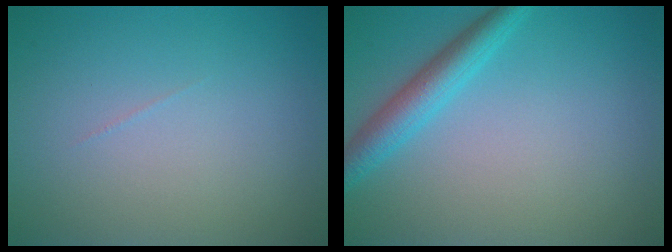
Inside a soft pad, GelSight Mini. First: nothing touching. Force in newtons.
{"total": 3.4, "press": 3.4, "slide": 0.1}